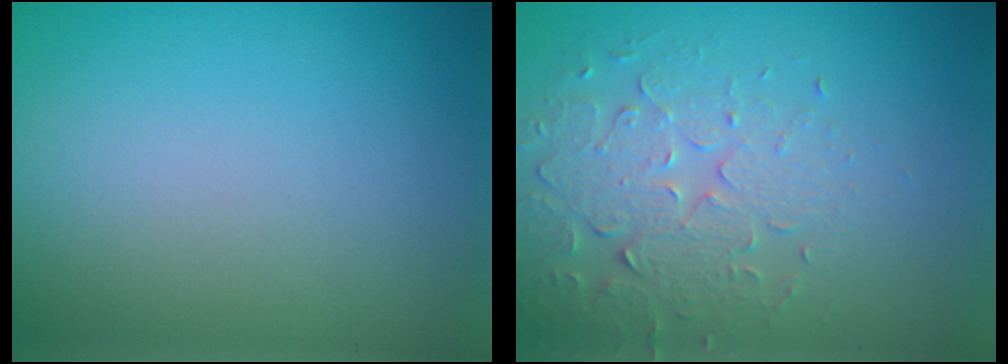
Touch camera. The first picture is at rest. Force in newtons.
{"total": 3.8, "press": 3.4, "slide": 1.6}